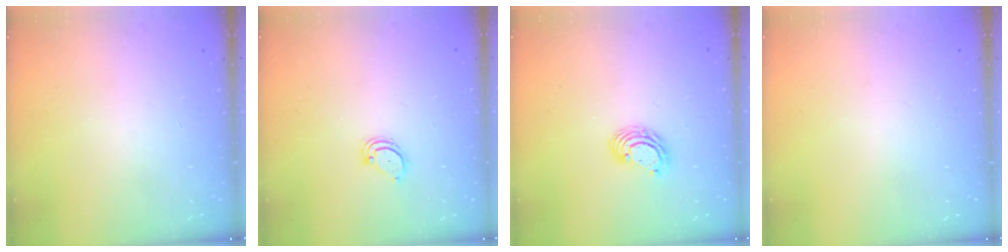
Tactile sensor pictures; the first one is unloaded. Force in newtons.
{"total": 3.0, "press": 3.0, "slide": 0.2}
{"total": 5.2, "press": 5.2, "slide": 0.3}
{"total": 0.0}